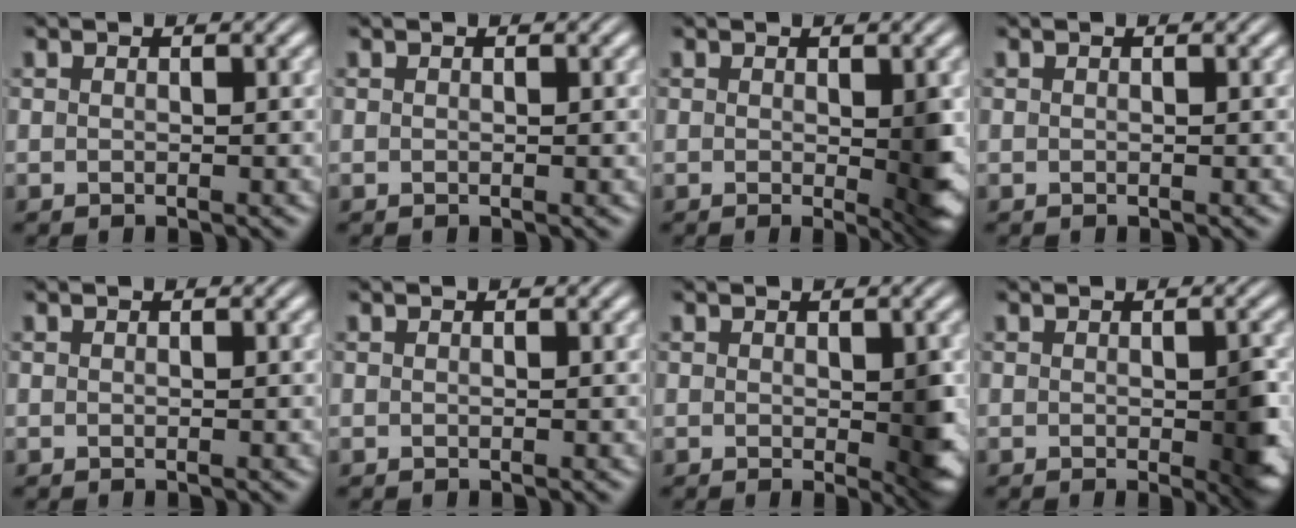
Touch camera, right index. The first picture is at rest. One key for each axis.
{"total": 0.0}
{"total": 3.3, "fx": -0.2, "fy": 1.0, "fz": 3.2, "tx": -0.039, "ty": -0.017, "tz": 0.000}
{"total": 0.0}
{"total": 0.0}
{"total": 0.0}
{"total": 2.8, "fx": -0.3, "fy": 1.1, "fz": 2.5, "tx": -0.027, "ty": -0.014, "tz": 0.000}
{"total": 3.1, "fx": -0.5, "fy": 1.2, "fz": 2.8, "tx": -0.031, "ty": -0.012, "tz": -0.007}